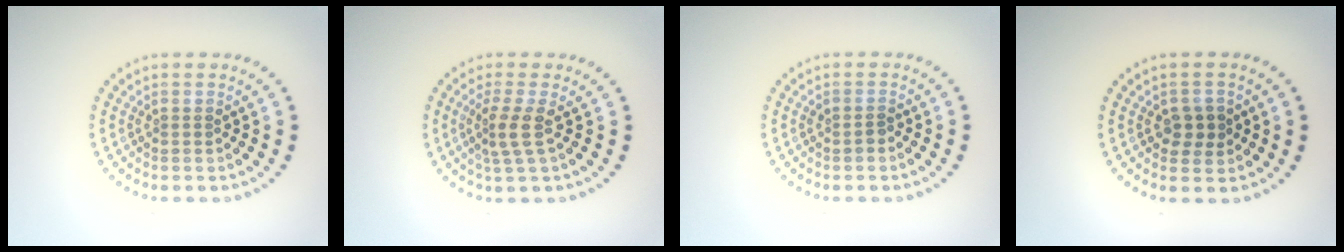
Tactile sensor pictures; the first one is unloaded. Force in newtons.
{"total": 2.4, "press": 1.7, "slide": 1.7}
{"total": 0.7, "press": 0.6, "slide": 0.3}
{"total": 2.2, "press": 2.2, "slide": 0.6}